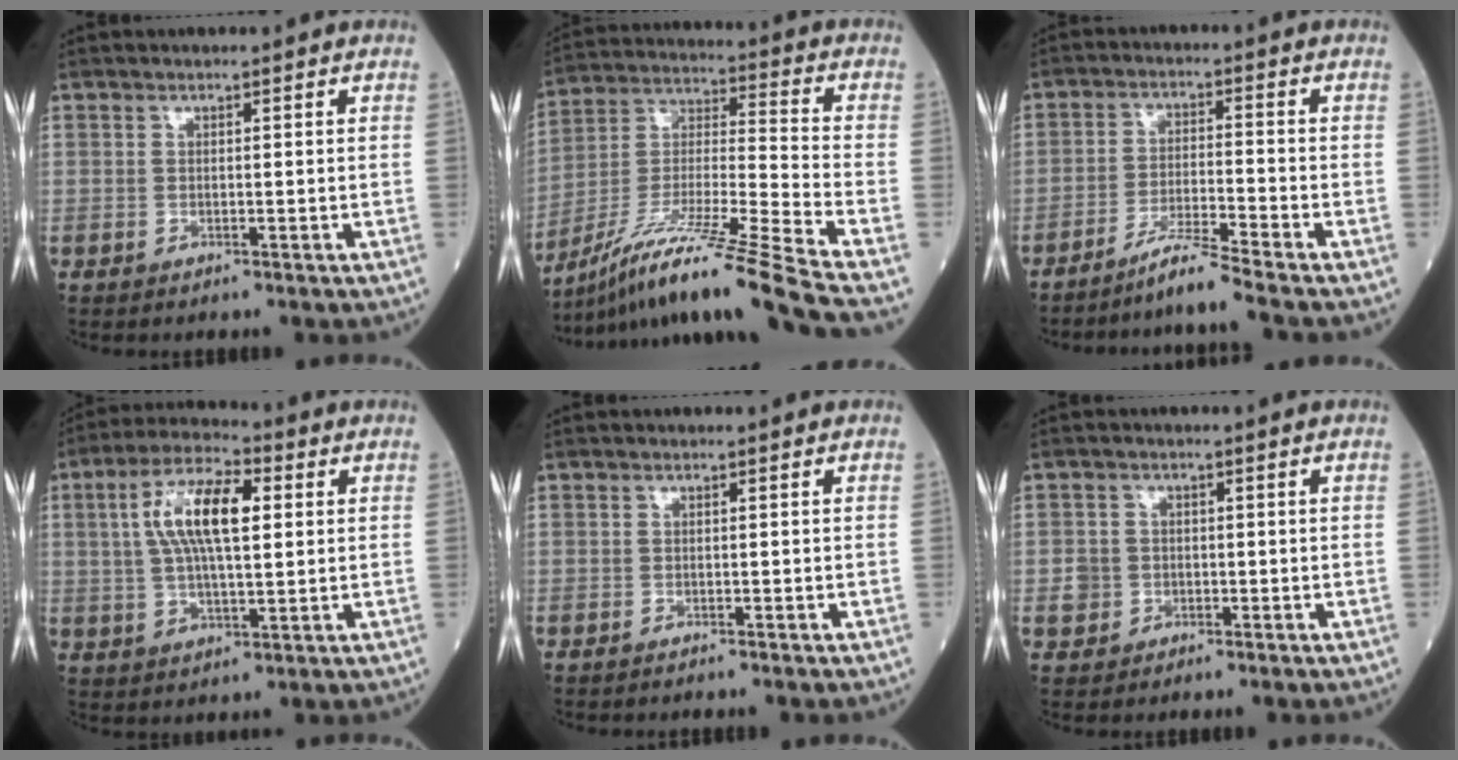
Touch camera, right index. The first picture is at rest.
{"total": 22.7, "force": [-18.2, -2.7, 13.3], "torque": [-0.232, -0.031, -0.326]}
{"total": 5.9, "force": [-5.1, -1.9, 2.2], "torque": [-0.043, -0.024, -0.099]}
{"total": 11.4, "force": [2.4, 3.5, 10.6], "torque": [-0.210, 0.020, 0.043]}
{"total": 0.7, "force": [-0.7, 0.0, 0.3], "torque": [0.001, 0.001, -0.011]}
{"total": 2.7, "force": [-0.7, 2.6, 0.4], "torque": [-0.004, 0.008, -0.010]}